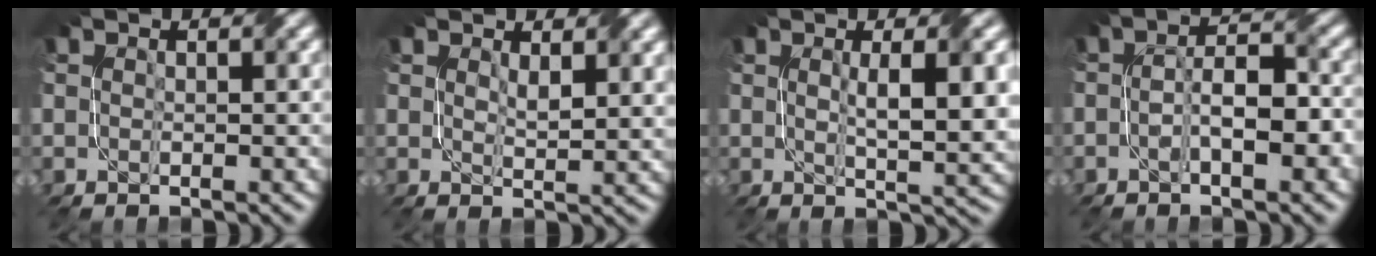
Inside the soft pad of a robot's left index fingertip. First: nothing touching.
{"total": 2.2, "force": [1.3, 0.7, 1.6], "torque": [-0.032, -0.003, 0.028]}
{"total": 6.1, "force": [1.1, 1.4, 5.9], "torque": [-0.087, 0.000, 0.022]}
{"total": 5.1, "force": [-1.4, 1.7, 4.6], "torque": [-0.076, 0.008, -0.027]}